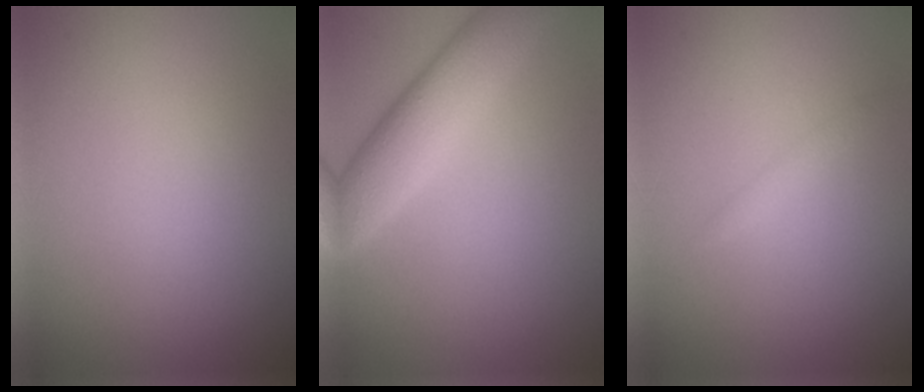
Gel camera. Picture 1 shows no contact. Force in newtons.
{"total": 5.7, "press": 5.7, "slide": 0.3}
{"total": 0.8, "press": 0.8, "slide": 0.1}